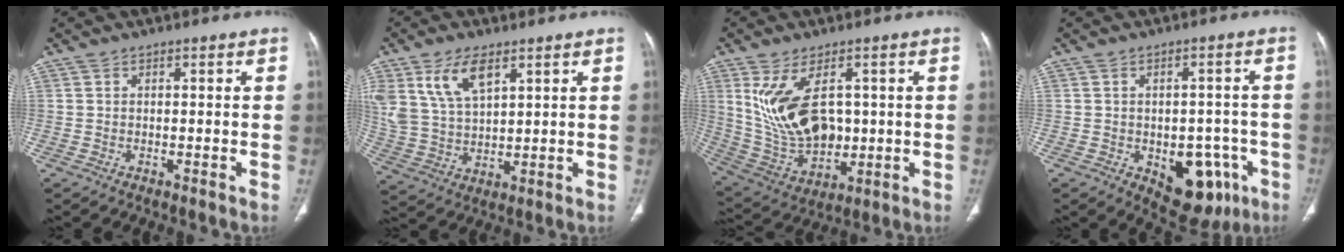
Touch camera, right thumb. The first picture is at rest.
{"total": 11.0, "force": [5.7, 5.5, 7.6], "torque": [-0.148, -0.016, 0.123]}
{"total": 15.1, "force": [2.9, 9.0, 11.8], "torque": [-0.211, -0.013, 0.079]}
{"total": 12.4, "force": [-4.6, 7.5, 8.7], "torque": [-0.065, 0.020, -0.047]}